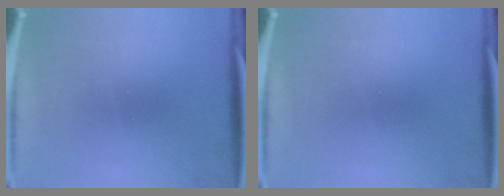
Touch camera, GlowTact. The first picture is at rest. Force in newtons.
{"total": 0.0}